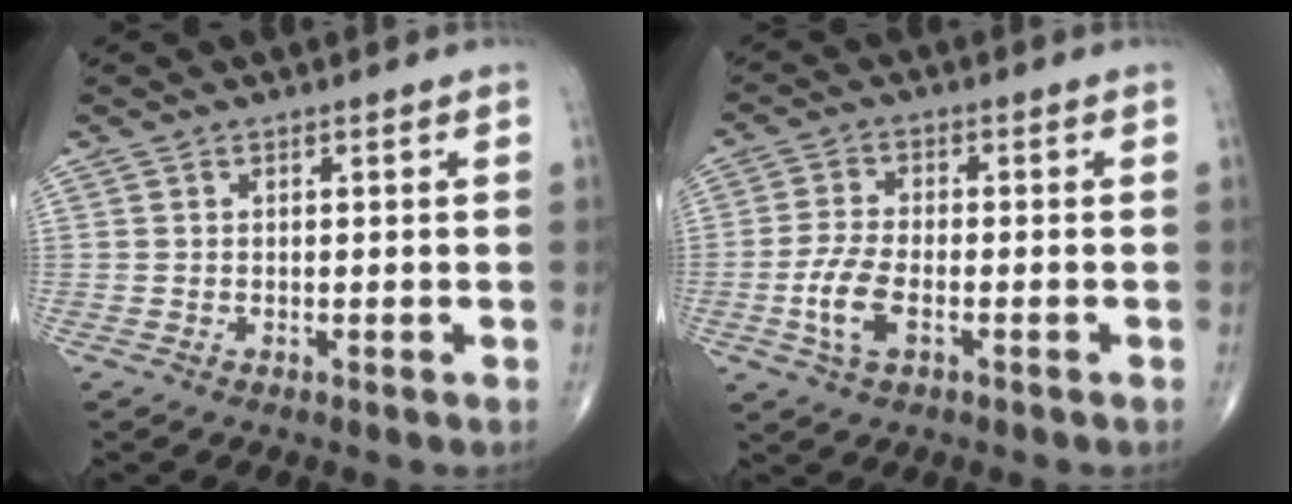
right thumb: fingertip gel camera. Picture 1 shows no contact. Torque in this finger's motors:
{"motor_torque": [-0.29, 0.69, 0.28, 0.21, 0.23]}